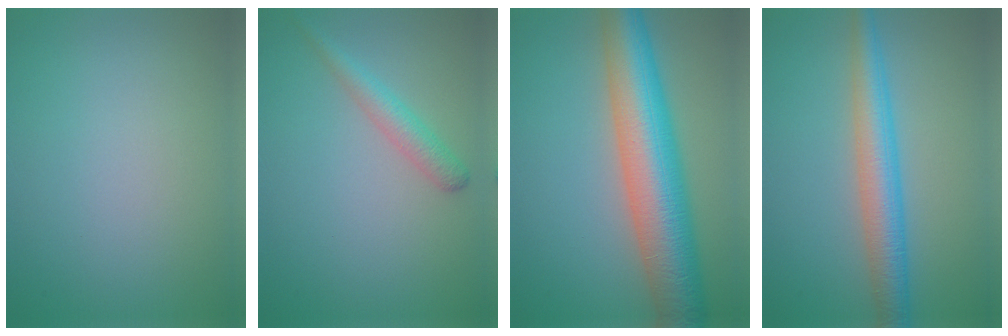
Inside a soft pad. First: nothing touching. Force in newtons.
{"total": 2.2, "press": 2.2, "slide": 0.1}
{"total": 10.6, "press": 10.6, "slide": 0.3}
{"total": 4.9, "press": 4.9, "slide": 0.0}